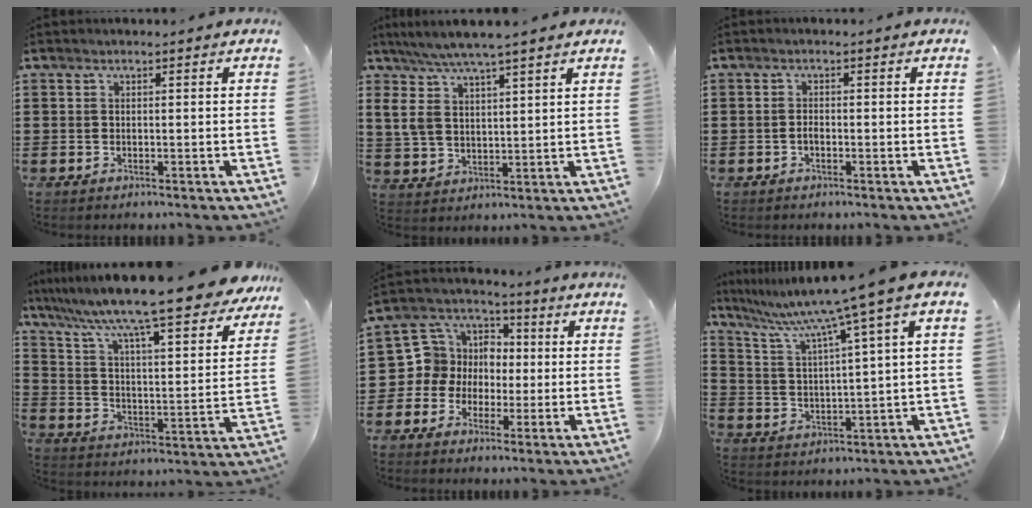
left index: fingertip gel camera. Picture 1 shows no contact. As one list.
[{"total": 6.7, "force": [4.6, 2.1, 4.5], "torque": [-0.102, -0.005, 0.082]}, {"total": 1.1, "force": [-0.4, 0.4, 1.0], "torque": [-0.029, -0.005, -0.010]}, {"total": 10.2, "force": [8.9, -0.4, 5.1], "torque": [-0.135, -0.066, 0.144]}, {"total": 7.5, "force": [-0.8, 7.4, 1.1], "torque": [-0.066, 0.007, -0.018]}, {"total": 8.7, "force": [6.1, -1.1, 6.1], "torque": [-0.141, -0.039, 0.093]}]